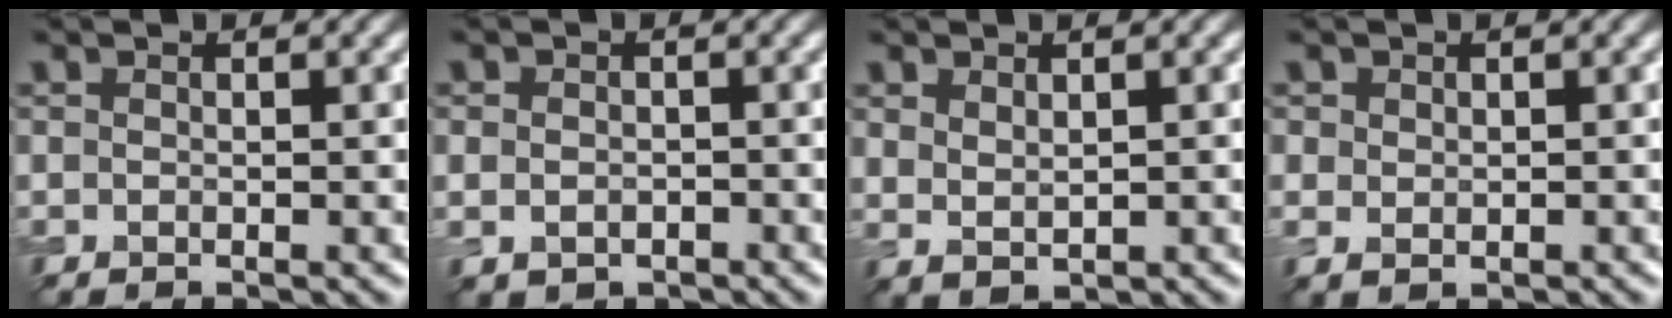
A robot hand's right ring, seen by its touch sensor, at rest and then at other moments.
{"total": 1.8, "force": [-0.5, 1.5, 0.9], "torque": [-0.013, -0.008, -0.008]}
{"total": 1.5, "force": [0.8, 0.8, 1.0], "torque": [-0.023, -0.004, 0.023]}
{"total": 1.2, "force": [0.4, 1.0, 0.6], "torque": [-0.009, 0.000, 0.008]}